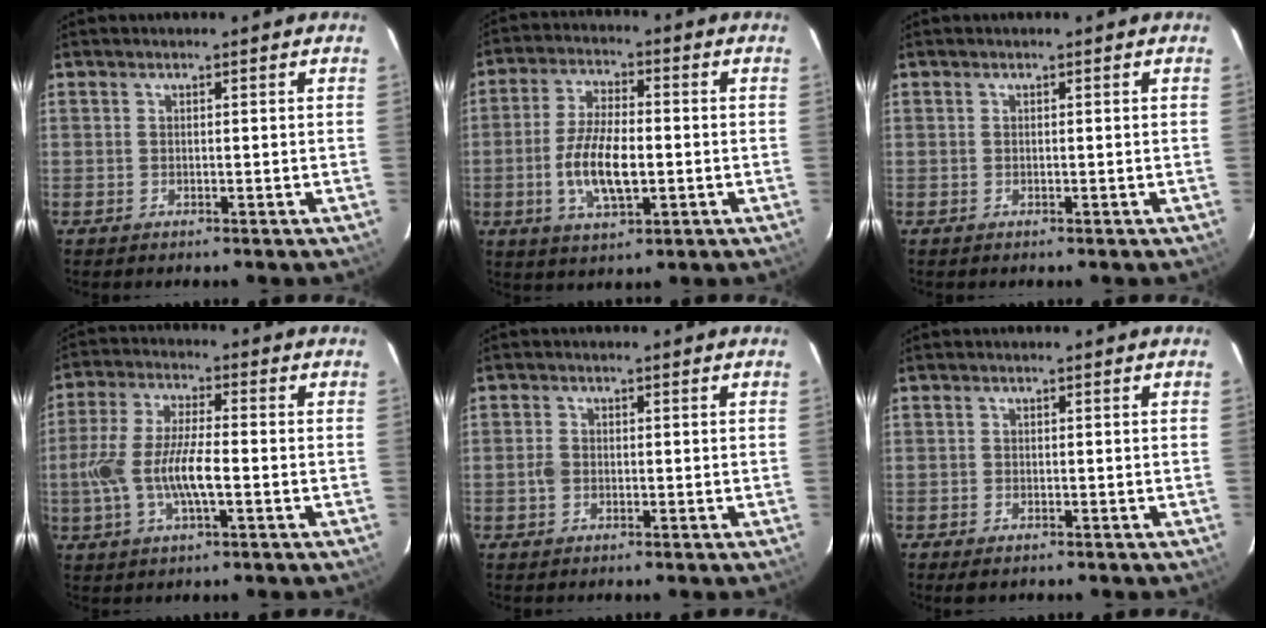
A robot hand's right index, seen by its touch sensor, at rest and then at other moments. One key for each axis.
{"total": 10.5, "fx": -2.1, "fy": 4.2, "fz": 9.4, "tx": -0.188, "ty": -0.003, "tz": -0.037}
{"total": 0.0}
{"total": 11.2, "fx": -2.5, "fy": 3.2, "fz": 10.4, "tx": -0.219, "ty": -0.002, "tz": -0.050}
{"total": 2.0, "fx": -0.6, "fy": 1.6, "fz": 1.1, "tx": -0.025, "ty": 0.004, "tz": -0.012}
{"total": 1.8, "fx": -1.3, "fy": 0.9, "fz": 0.9, "tx": -0.019, "ty": -0.004, "tz": -0.024}